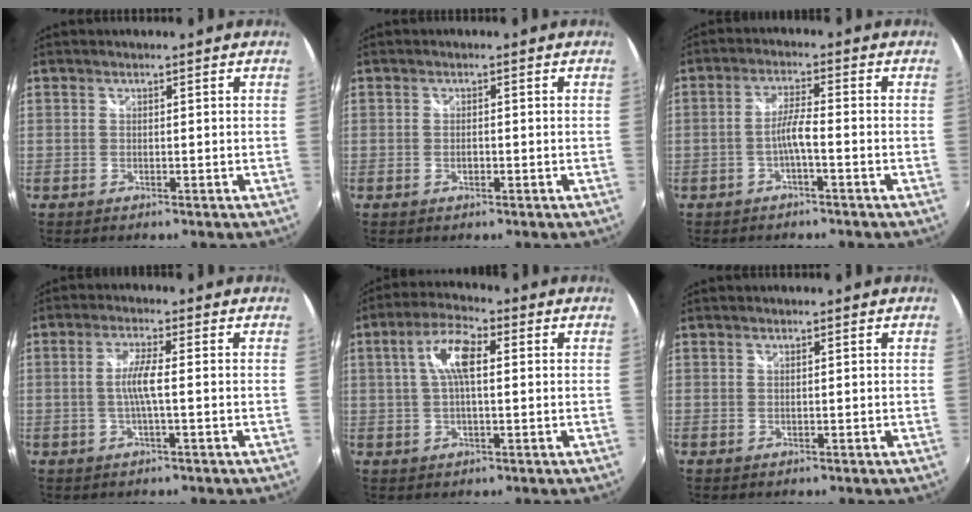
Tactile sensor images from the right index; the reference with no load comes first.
{"total": 0.9, "force": [-0.4, 0.7, 0.6], "torque": [-0.010, 0.000, -0.006]}
{"total": 3.5, "force": [-1.6, 0.0, 3.0], "torque": [-0.063, 0.006, -0.030]}
{"total": 4.3, "force": [-0.5, 0.0, 4.2], "torque": [-0.083, 0.001, -0.008]}
{"total": 7.7, "force": [1.5, 2.7, 7.1], "torque": [-0.137, 0.017, 0.026]}
{"total": 0.0}